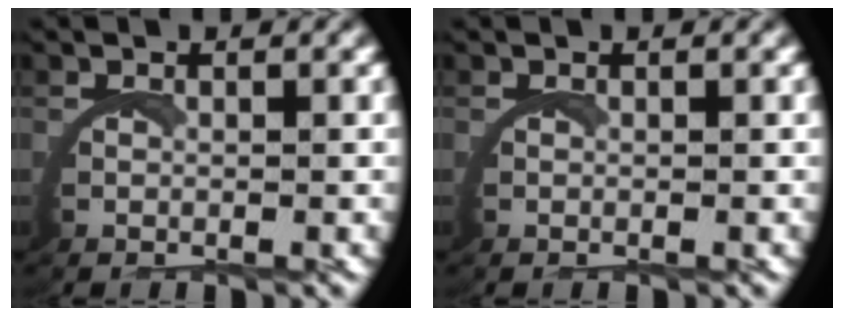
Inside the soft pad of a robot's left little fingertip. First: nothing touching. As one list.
[{"total": 0.0}]